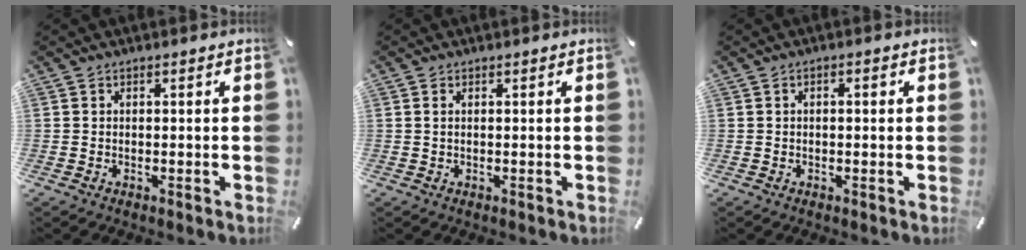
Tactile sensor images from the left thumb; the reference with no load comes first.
{"total": 0.9, "force": [0.2, 0.3, 0.9], "torque": [-0.018, 0.001, 0.003]}
{"total": 1.2, "force": [-0.2, 0.6, 1.1], "torque": [-0.020, 0.003, -0.004]}